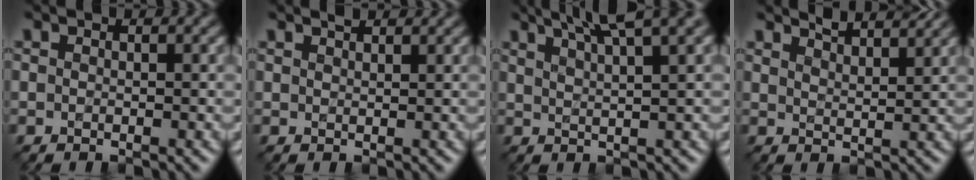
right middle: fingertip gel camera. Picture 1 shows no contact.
{"total": 1.3, "force": [1.1, 0.2, 0.5], "torque": [-0.004, 0.000, 0.013]}
{"total": 6.9, "force": [4.8, 1.4, 4.7], "torque": [-0.052, 0.028, 0.052]}
{"total": 4.0, "force": [3.4, 1.0, 1.8], "torque": [-0.006, 0.010, 0.030]}